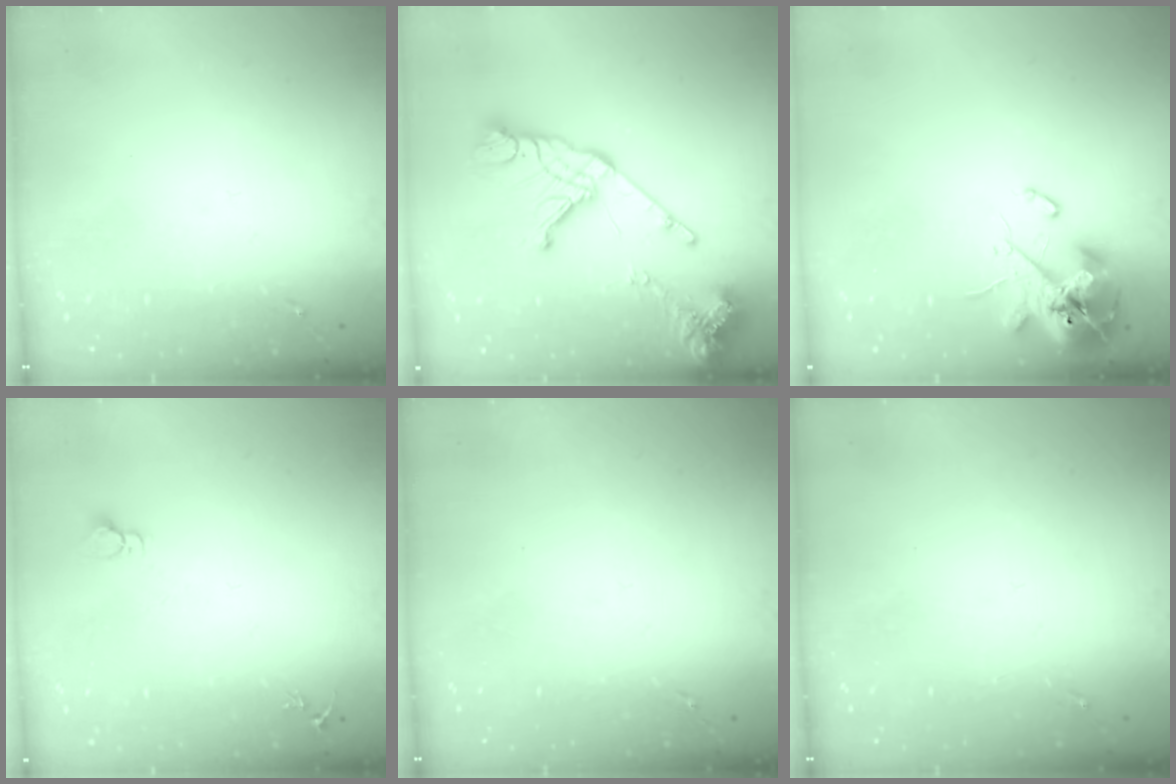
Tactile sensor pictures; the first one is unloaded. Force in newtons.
{"total": 19.2, "press": 19.1, "slide": 2.3}
{"total": 13.9, "press": 13.7, "slide": 2.2}
{"total": 2.7, "press": 2.7, "slide": 0.2}
{"total": 0.0}
{"total": 0.0}